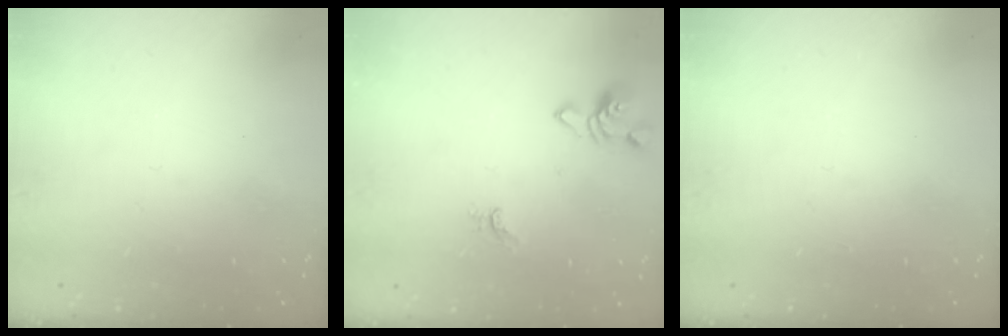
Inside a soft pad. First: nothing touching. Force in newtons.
{"total": 2.4, "press": 2.3, "slide": 0.5}
{"total": 0.0}